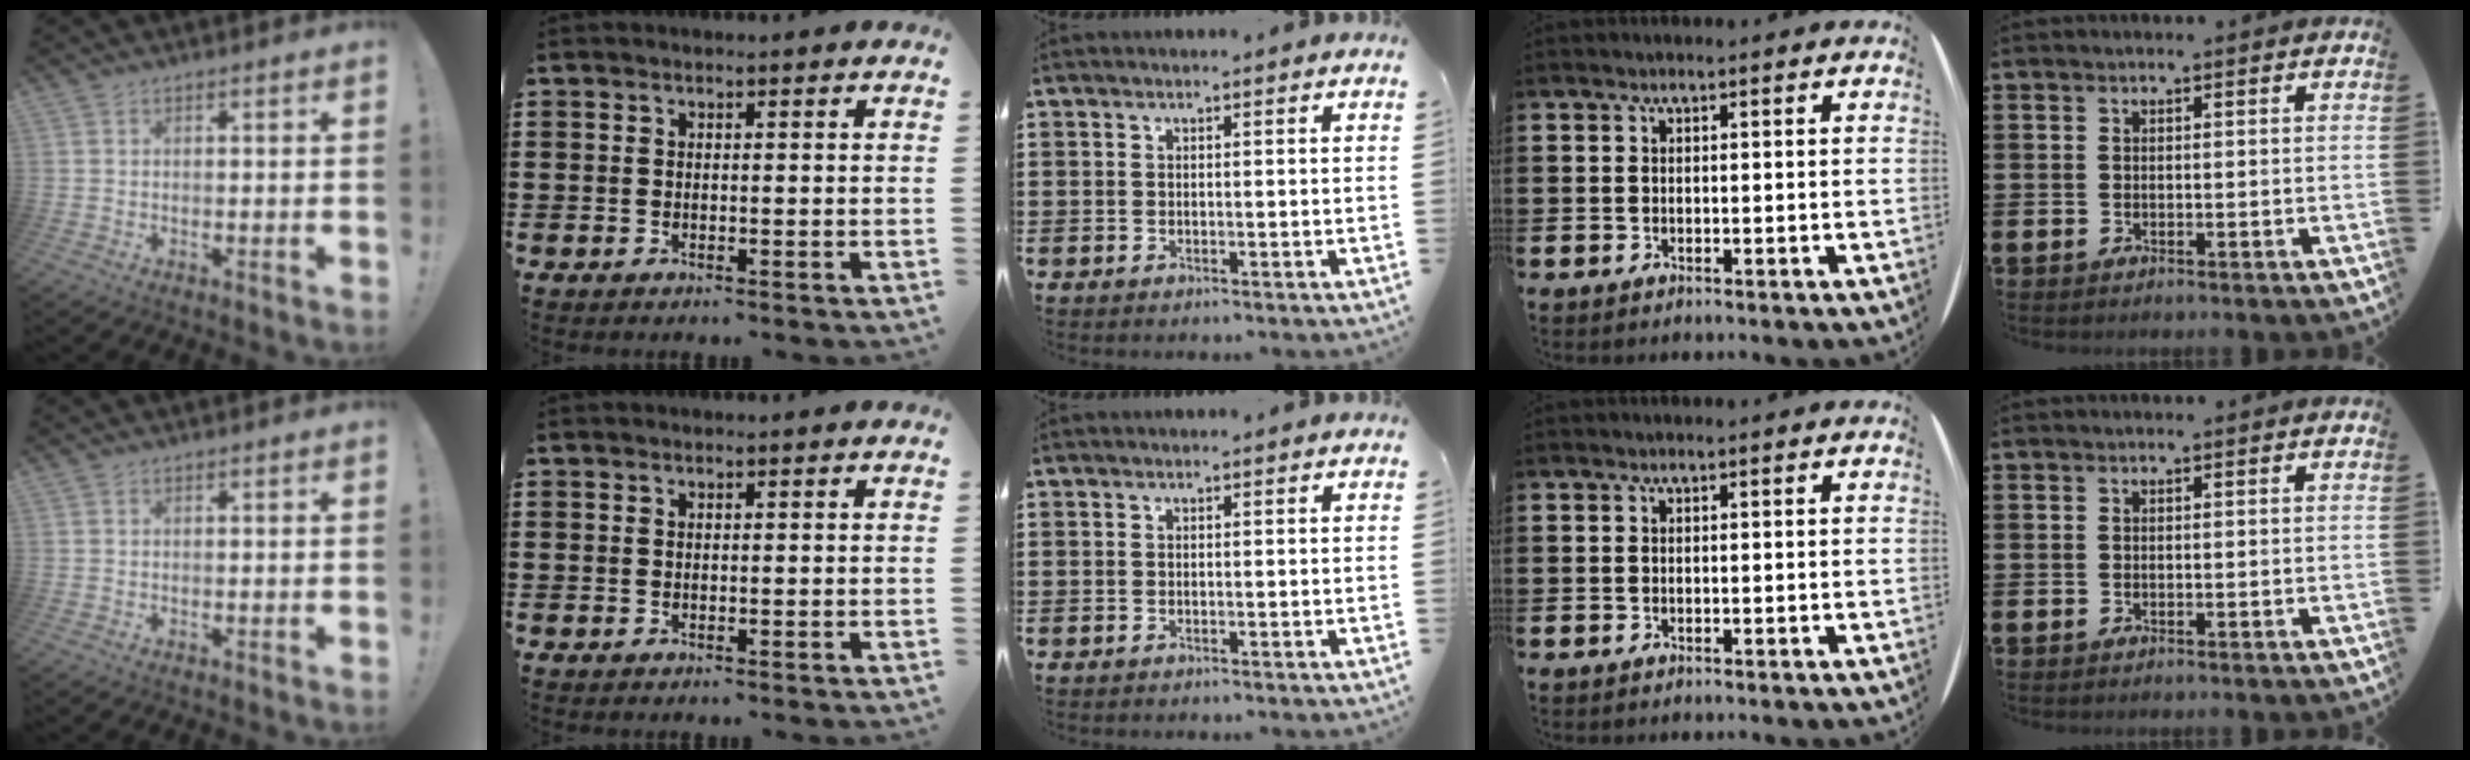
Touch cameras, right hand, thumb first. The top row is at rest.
{}